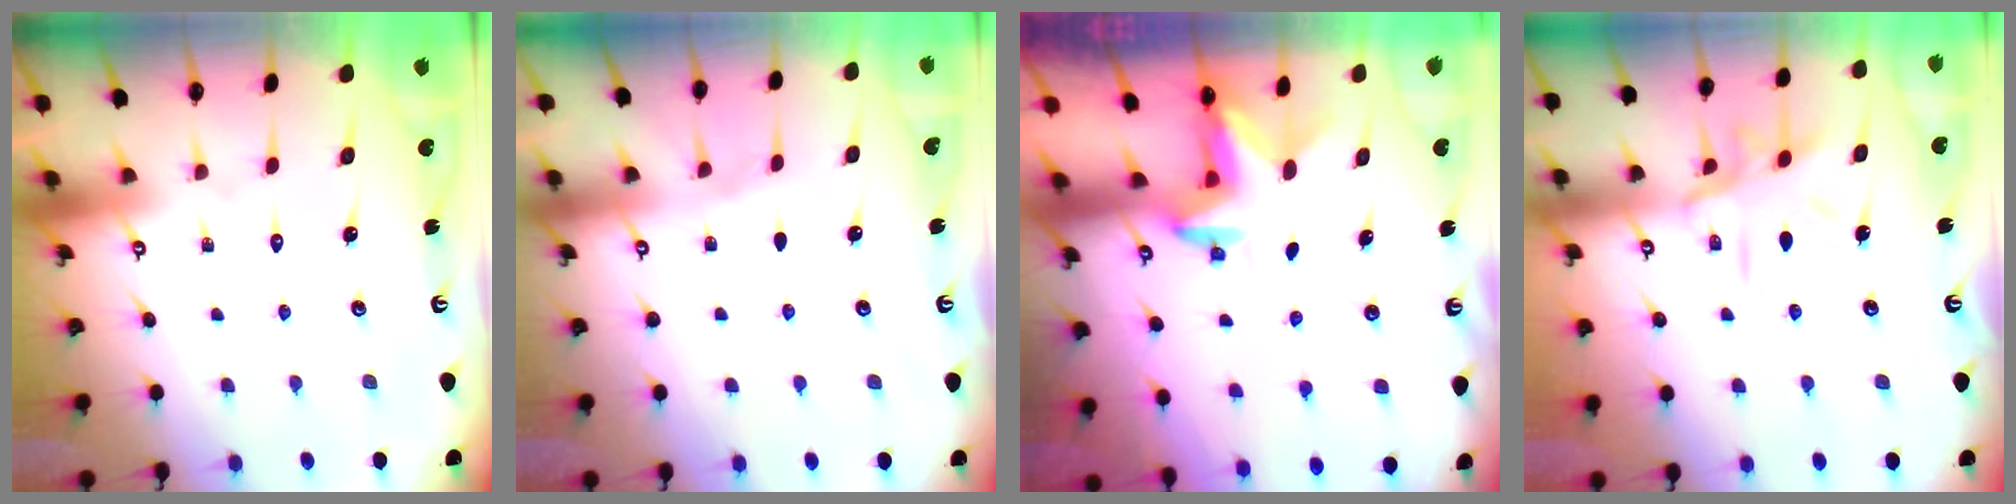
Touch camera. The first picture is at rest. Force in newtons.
{"total": 2.1, "press": 1.9, "slide": 0.9}
{"total": 2.4, "press": 2.3, "slide": 0.4}
{"total": 11.5, "press": 11.4, "slide": 0.9}